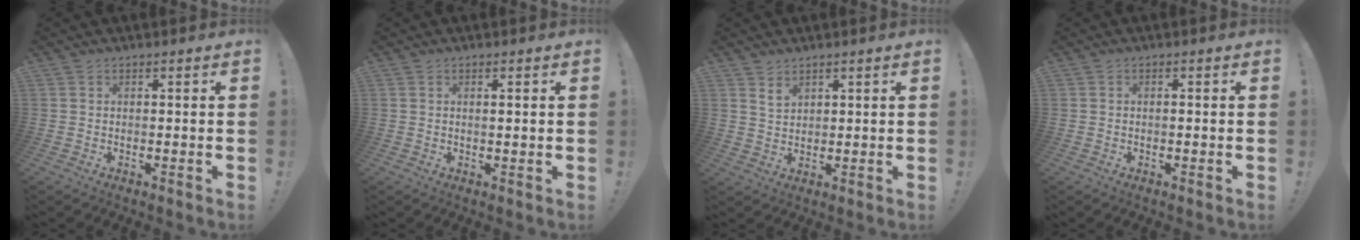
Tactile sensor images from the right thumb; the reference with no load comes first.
{"total": 1.3, "force": [0.6, -0.1, 1.2], "torque": [-0.010, -0.006, 0.005]}
{"total": 3.9, "force": [3.2, 2.1, 1.1], "torque": [-0.015, -0.018, 0.058]}
{"total": 0.5, "force": [-0.2, -0.2, 0.4], "torque": [-0.009, -0.001, -0.004]}